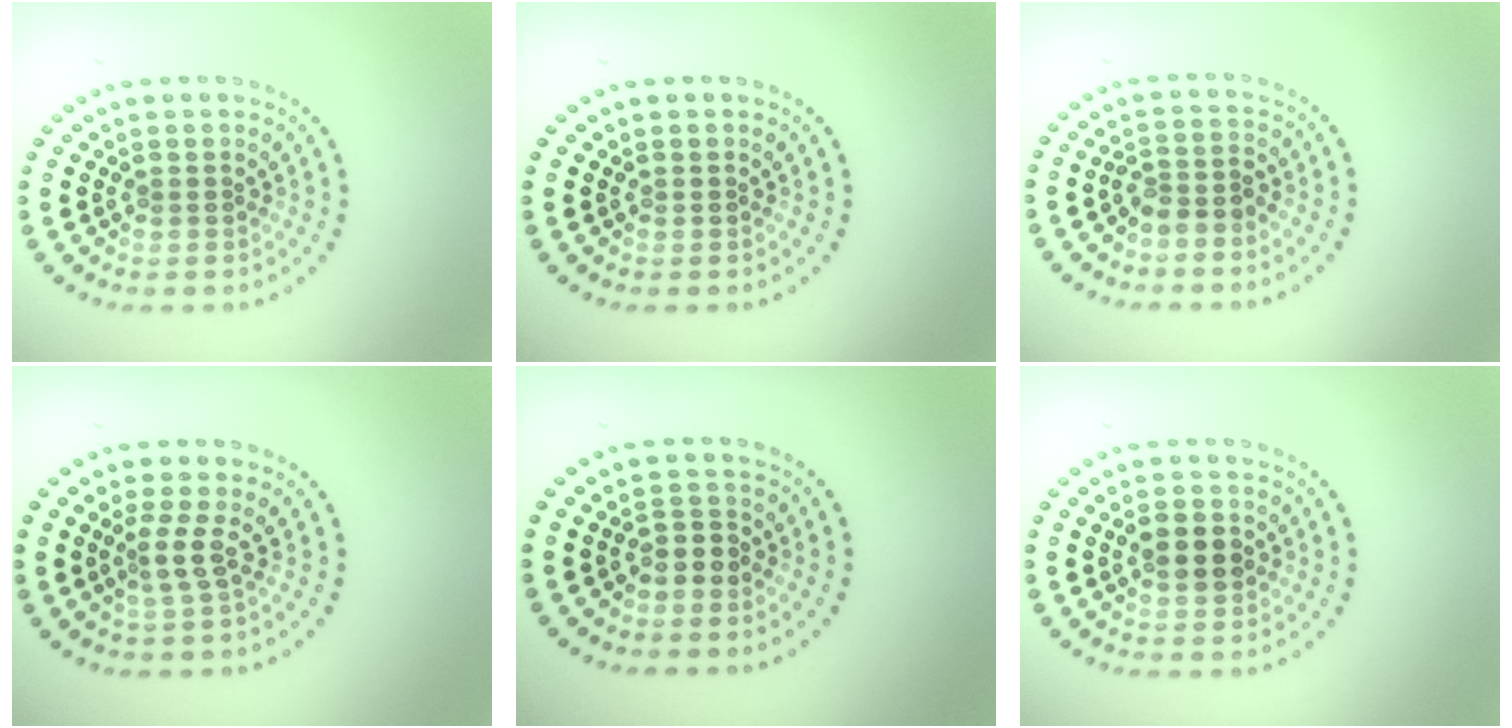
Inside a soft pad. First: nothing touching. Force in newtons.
{"total": 0.0}
{"total": 2.3, "press": 1.8, "slide": 1.4}
{"total": 2.0, "press": 1.5, "slide": 1.4}
{"total": 1.7, "press": 1.3, "slide": 1.0}
{"total": 2.8, "press": 2.7, "slide": 0.2}